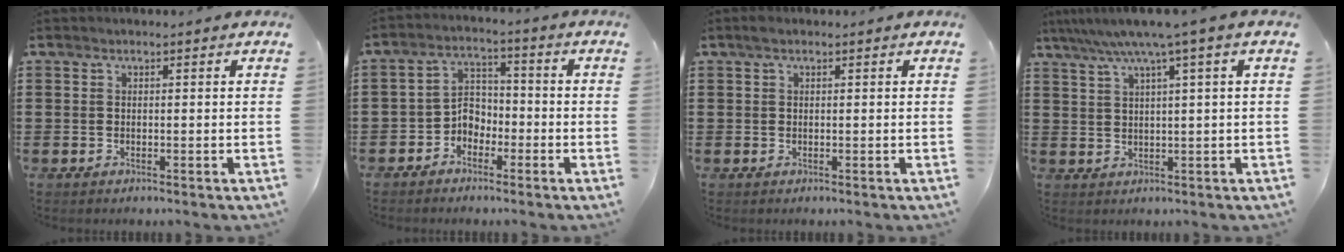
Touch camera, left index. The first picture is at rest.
{"total": 4.1, "force": [-2.9, 2.7, 1.1], "torque": [-0.029, 0.010, -0.062]}
{"total": 0.7, "force": [0.4, 0.3, 0.6], "torque": [-0.011, 0.005, 0.007]}
{"total": 5.3, "force": [3.0, -0.8, 4.3], "torque": [-0.092, -0.009, 0.047]}